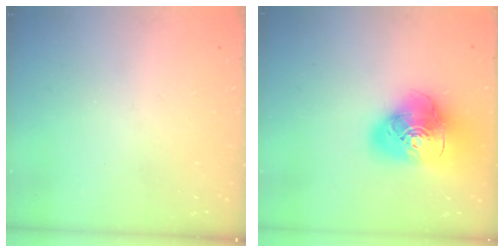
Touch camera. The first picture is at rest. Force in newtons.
{"total": 19.4, "press": 19.2, "slide": 2.5}